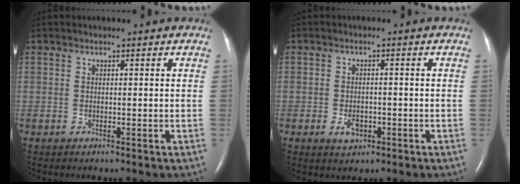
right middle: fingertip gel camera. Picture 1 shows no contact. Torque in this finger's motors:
{"motor_torque": [0.08, 0.08, 0.01, 0.04]}